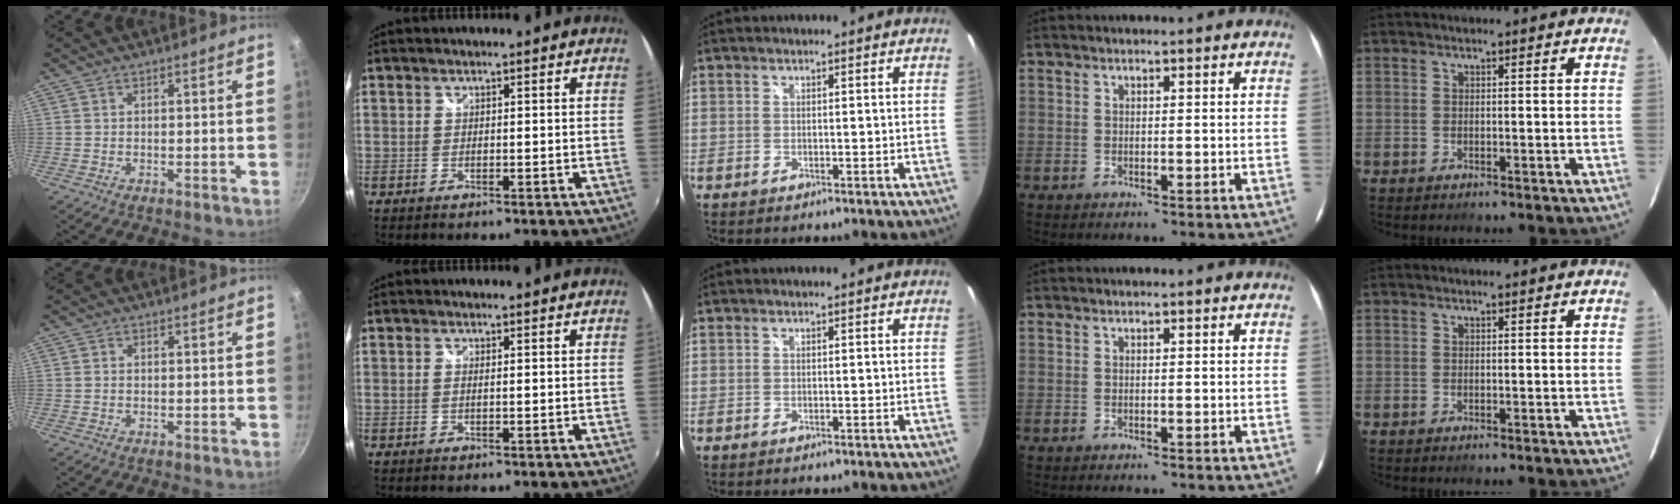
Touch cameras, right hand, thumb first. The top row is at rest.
{"thumb": {"total": 0.7, "force": [-0.1, 0.6, 0.4], "torque": [-0.007, 0.004, -0.002]}, "index": {"total": 0.7, "force": [-0.1, -0.1, 0.7], "torque": [-0.014, 0.000, -0.003]}}